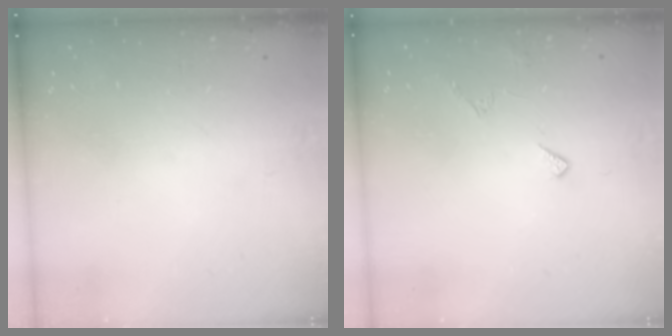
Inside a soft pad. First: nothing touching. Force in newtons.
{"total": 5.0, "press": 5.0, "slide": 0.5}